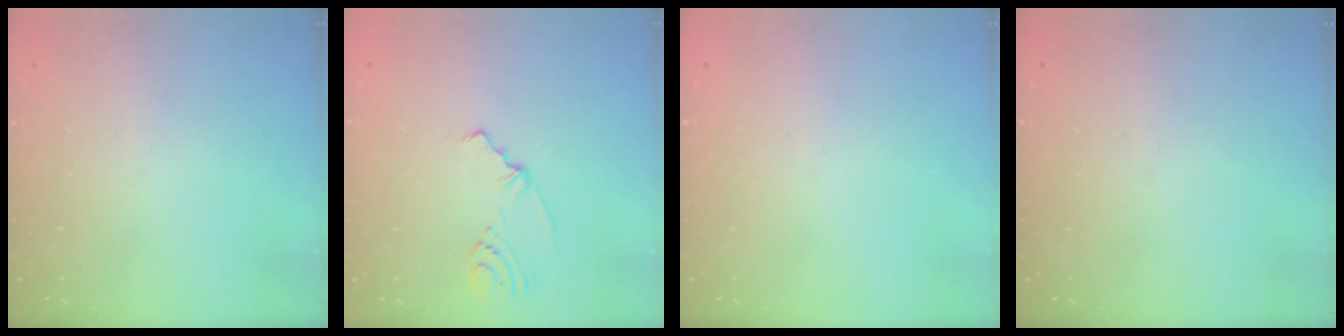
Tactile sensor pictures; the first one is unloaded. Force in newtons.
{"total": 2.3, "press": 1.9, "slide": 1.4}
{"total": 0.0}
{"total": 0.0}